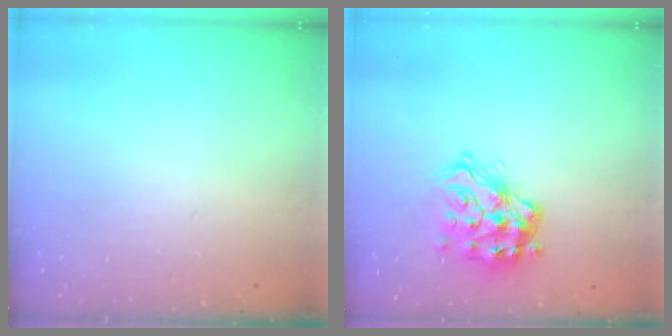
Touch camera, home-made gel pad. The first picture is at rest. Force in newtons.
{"total": 16.0, "press": 15.9, "slide": 1.8}